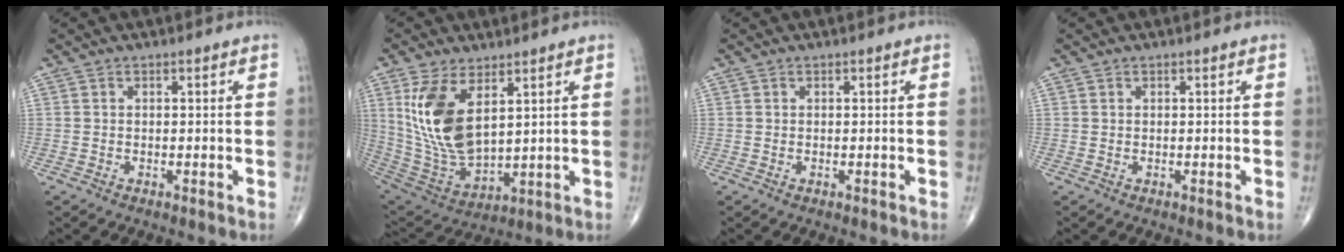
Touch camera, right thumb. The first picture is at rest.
{"total": 15.2, "force": [5.3, 7.5, 12.0], "torque": [-0.230, -0.027, 0.124]}
{"total": 0.0}
{"total": 0.0}